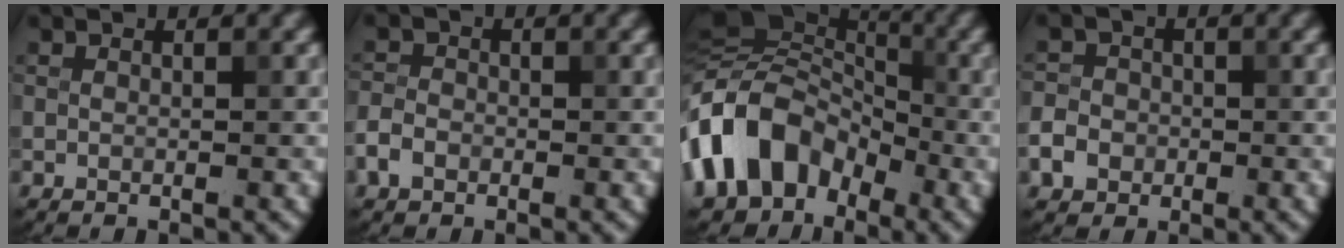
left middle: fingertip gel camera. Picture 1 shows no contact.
{"total": 2.1, "force": [-1.1, 1.5, 1.0], "torque": [-0.017, 0.004, -0.027]}
{"total": 10.0, "force": [-4.3, 7.0, 5.7], "torque": [-0.101, 0.012, -0.100]}
{"total": 3.3, "force": [-1.2, 2.9, 1.1], "torque": [-0.006, 0.000, -0.032]}